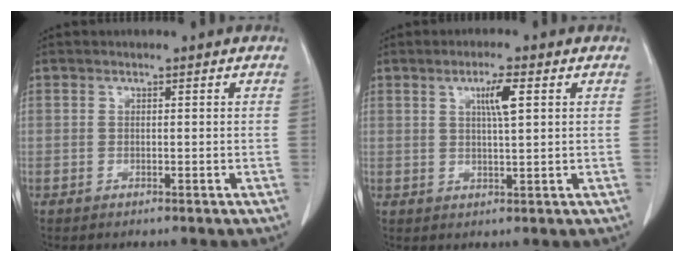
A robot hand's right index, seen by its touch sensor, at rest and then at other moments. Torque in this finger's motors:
{"motor_torque": [0.41, 0.06, 0.20, 0.05]}